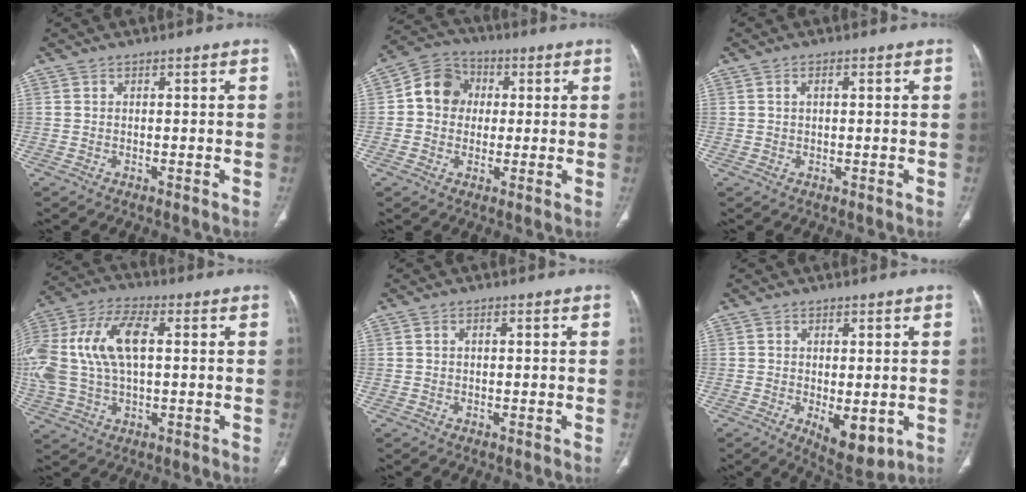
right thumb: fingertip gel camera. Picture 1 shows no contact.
{"total": 8.7, "force": [0.9, 7.7, 4.0], "torque": [-0.048, 0.019, 0.003]}
{"total": 1.1, "force": [0.3, 0.5, 0.9], "torque": [-0.021, 0.005, 0.007]}
{"total": 20.5, "force": [2.9, 11.0, 17.1], "torque": [-0.395, 0.026, 0.052]}
{"total": 0.7, "force": [0.2, 0.3, 0.6], "torque": [-0.013, 0.003, 0.004]}
{"total": 7.3, "force": [-1.6, 3.3, 6.3], "torque": [-0.082, -0.019, -0.011]}